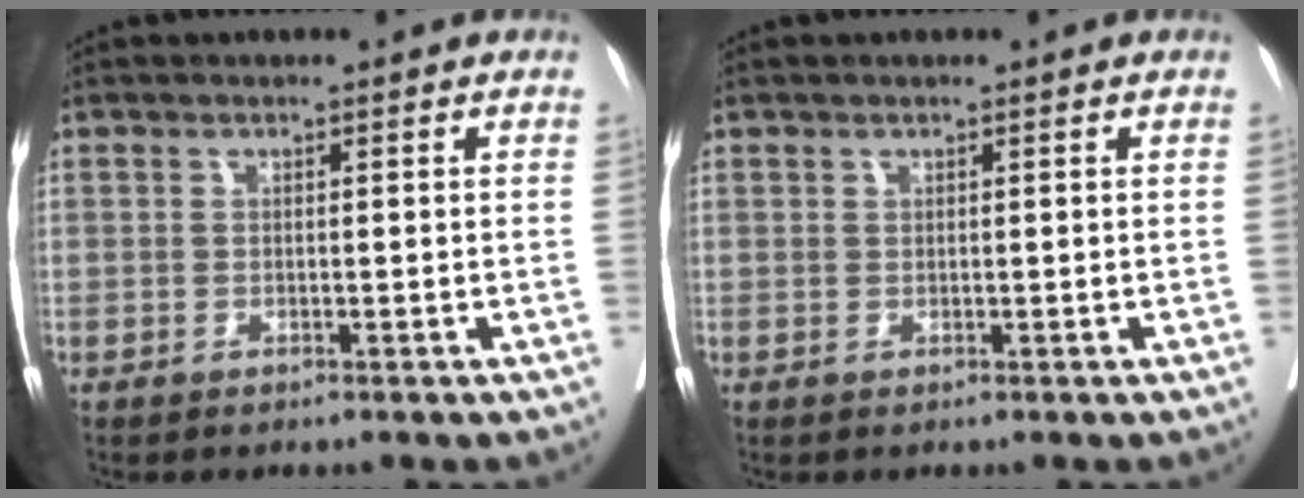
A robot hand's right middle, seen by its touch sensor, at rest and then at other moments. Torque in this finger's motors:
{"motor_torque": [-0.13, 0.13, 0.04, 0.00]}